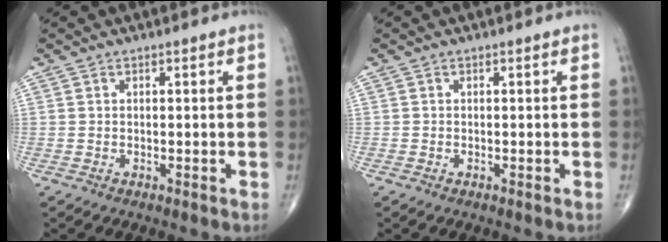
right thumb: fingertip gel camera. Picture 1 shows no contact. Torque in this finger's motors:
{"motor_torque": [0.23, 0.10, 0.12, 0.06, 0.02]}